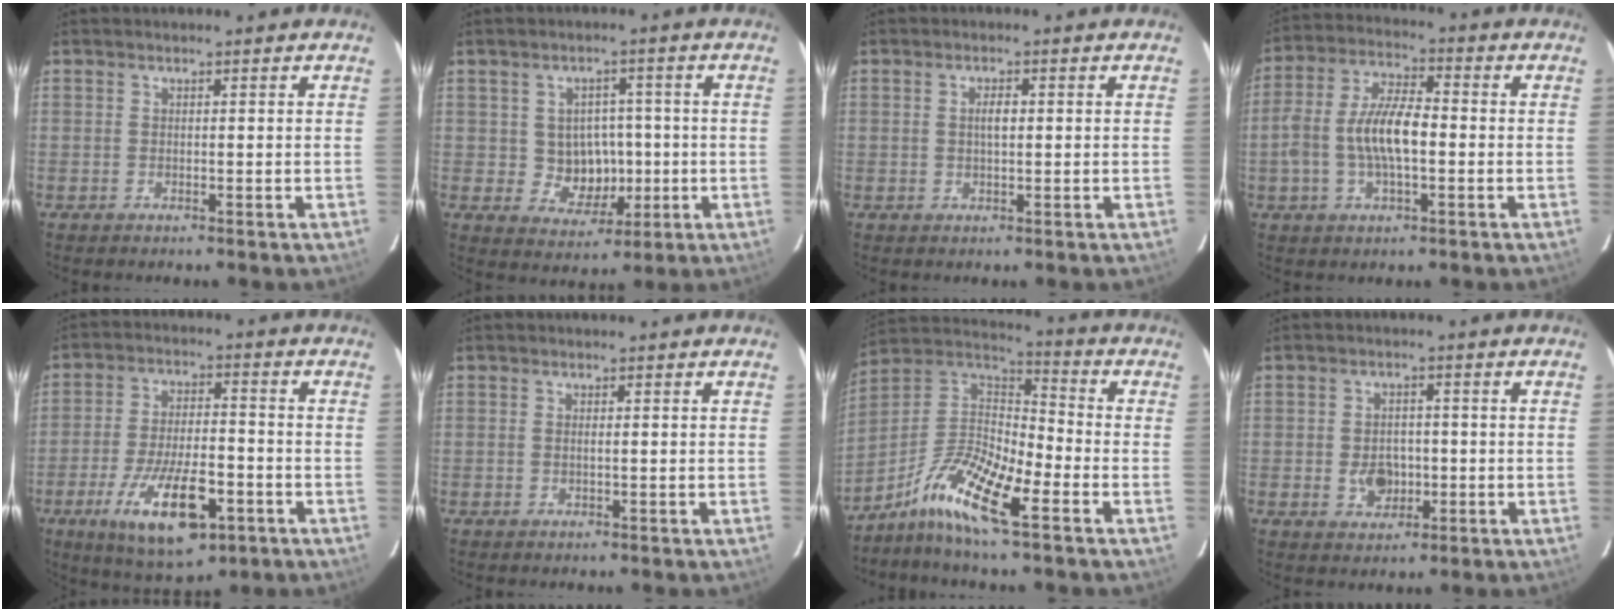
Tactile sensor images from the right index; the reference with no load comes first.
{"total": 6.1, "force": [-0.2, 5.6, 2.4], "torque": [-0.048, 0.011, 0.011]}
{"total": 2.2, "force": [0.2, 0.9, 2.0], "torque": [-0.037, 0.002, 0.003]}
{"total": 10.3, "force": [-1.7, 4.1, 9.3], "torque": [-0.190, 0.010, -0.031]}
{"total": 15.9, "force": [-7.3, 5.9, 12.9], "torque": [-0.252, -0.023, -0.115]}
{"total": 0.6, "force": [-0.1, 0.0, 0.6], "torque": [-0.010, 0.001, -0.004]}
{"total": 13.3, "force": [-8.0, 2.9, 10.2], "torque": [-0.215, -0.001, -0.165]}
{"total": 4.8, "force": [-1.1, 3.8, 2.8], "torque": [-0.051, 0.001, -0.011]}